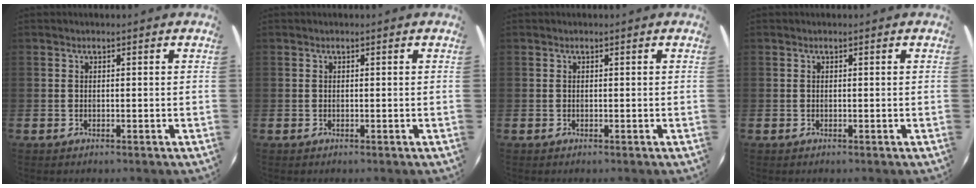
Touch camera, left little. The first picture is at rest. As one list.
[{"total": 0.0}, {"total": 0.0}, {"total": 0.0}]